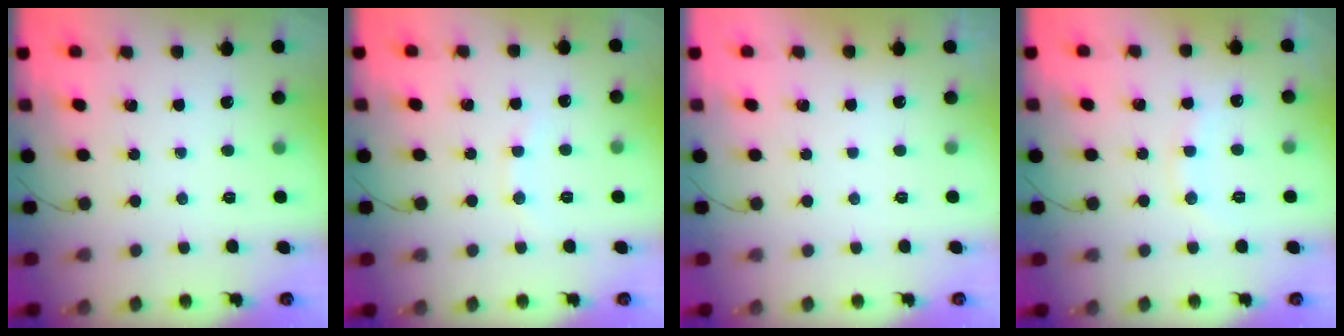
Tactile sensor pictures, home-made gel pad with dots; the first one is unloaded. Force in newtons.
{"total": 4.0, "press": 3.9, "slide": 1.1}
{"total": 2.9, "press": 2.9, "slide": 0.1}
{"total": 8.4, "press": 8.3, "slide": 1.2}